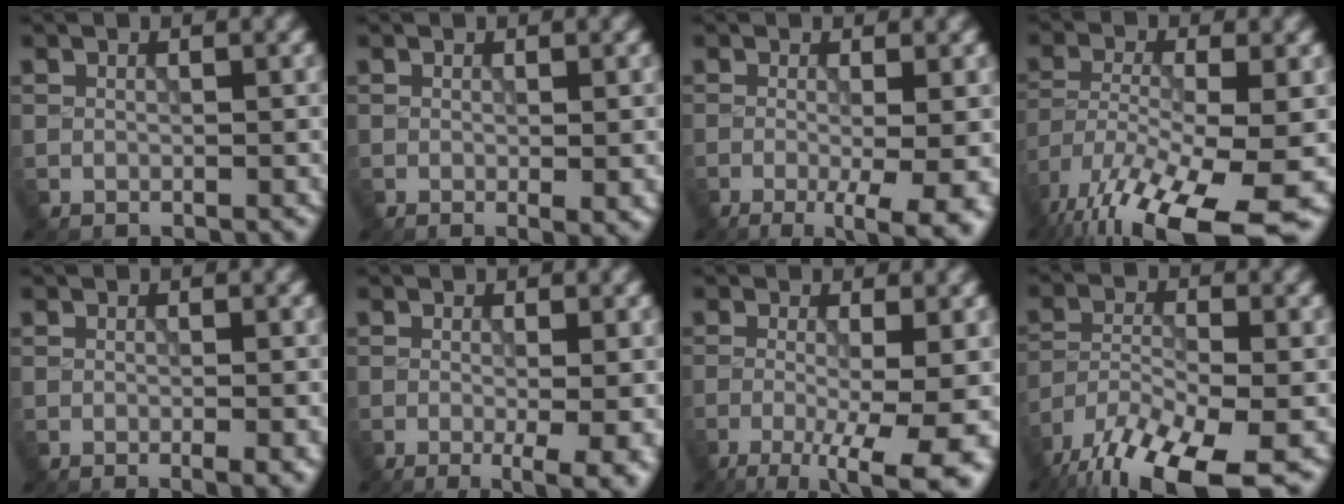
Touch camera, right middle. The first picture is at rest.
{"total": 1.5, "force": [-0.2, 0.2, 1.5], "torque": [-0.018, -0.008, -0.004]}
{"total": 7.0, "force": [-2.3, 2.2, 6.3], "torque": [-0.078, -0.011, -0.024]}
{"total": 14.7, "force": [-9.6, 4.2, 10.3], "torque": [-0.220, -0.034, -0.151]}
{"total": 1.9, "force": [-0.6, 0.4, 1.8], "torque": [-0.019, -0.005, -0.009]}
{"total": 5.1, "force": [-1.3, 1.4, 4.7], "torque": [-0.065, -0.016, -0.011]}
{"total": 9.8, "force": [-3.8, 3.2, 8.4], "torque": [-0.127, -0.018, -0.050]}
{"total": 13.3, "force": [-10.4, 4.0, 7.3], "torque": [-0.153, -0.046, -0.167]}